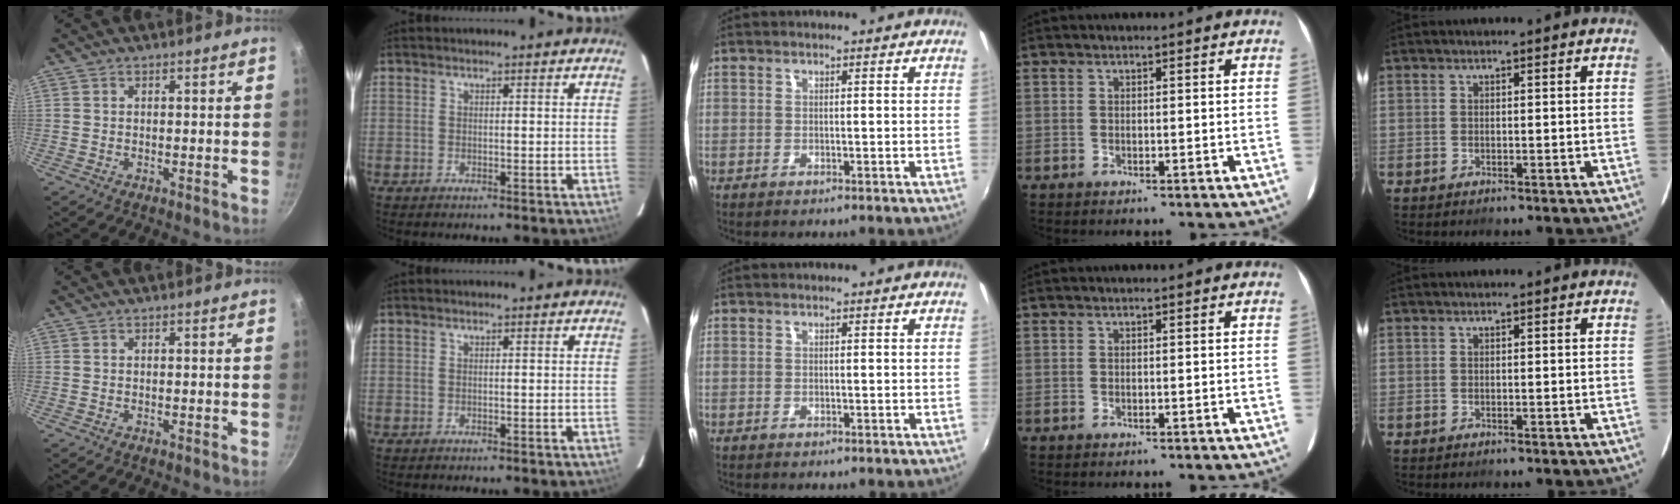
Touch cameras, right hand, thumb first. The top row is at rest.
{}